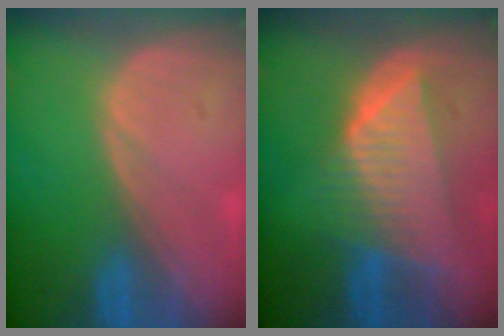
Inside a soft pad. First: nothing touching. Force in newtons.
{"total": 8.4, "press": 7.6, "slide": 3.7}